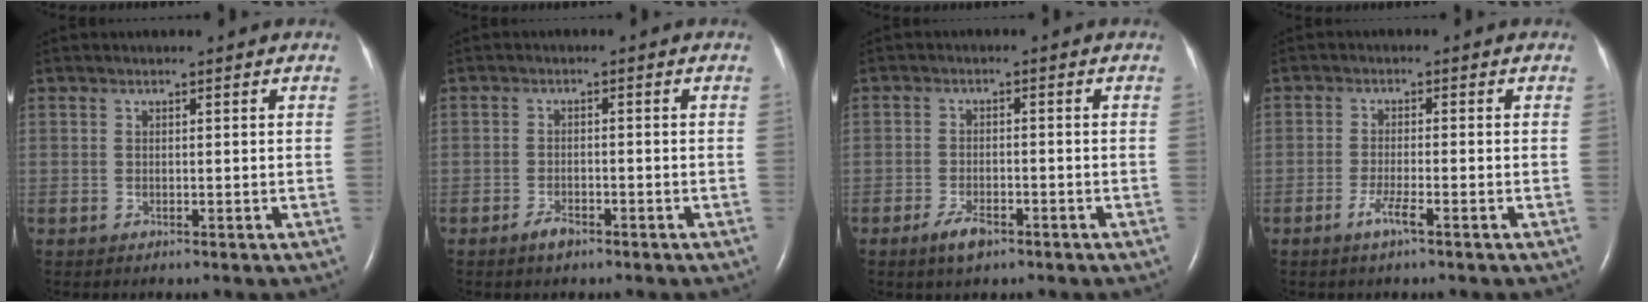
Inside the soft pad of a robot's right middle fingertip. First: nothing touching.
{"total": 2.3, "force": [-1.7, 0.9, 1.2], "torque": [-0.028, 0.000, -0.028]}
{"total": 3.6, "force": [-2.4, 1.4, 2.4], "torque": [-0.052, -0.001, -0.040]}
{"total": 2.8, "force": [-1.7, 0.0, 2.3], "torque": [-0.050, -0.004, -0.035]}